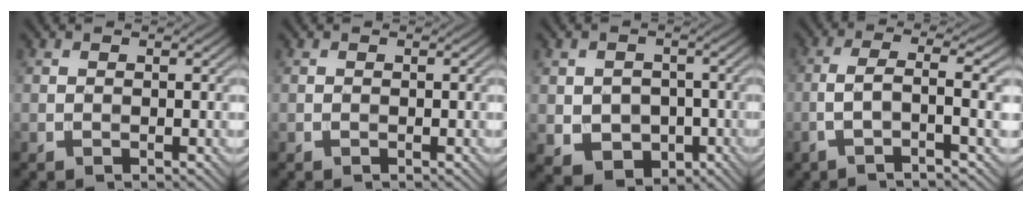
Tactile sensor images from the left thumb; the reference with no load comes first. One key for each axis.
{"total": 0.0}
{"total": 5.7, "fx": -1.6, "fy": 4.7, "fz": 3.0, "tx": -0.069, "ty": -0.019, "tz": -0.026}
{"total": 5.3, "fx": -1.3, "fy": 0.8, "fz": 5.1, "tx": -0.092, "ty": 0.011, "tz": -0.042}